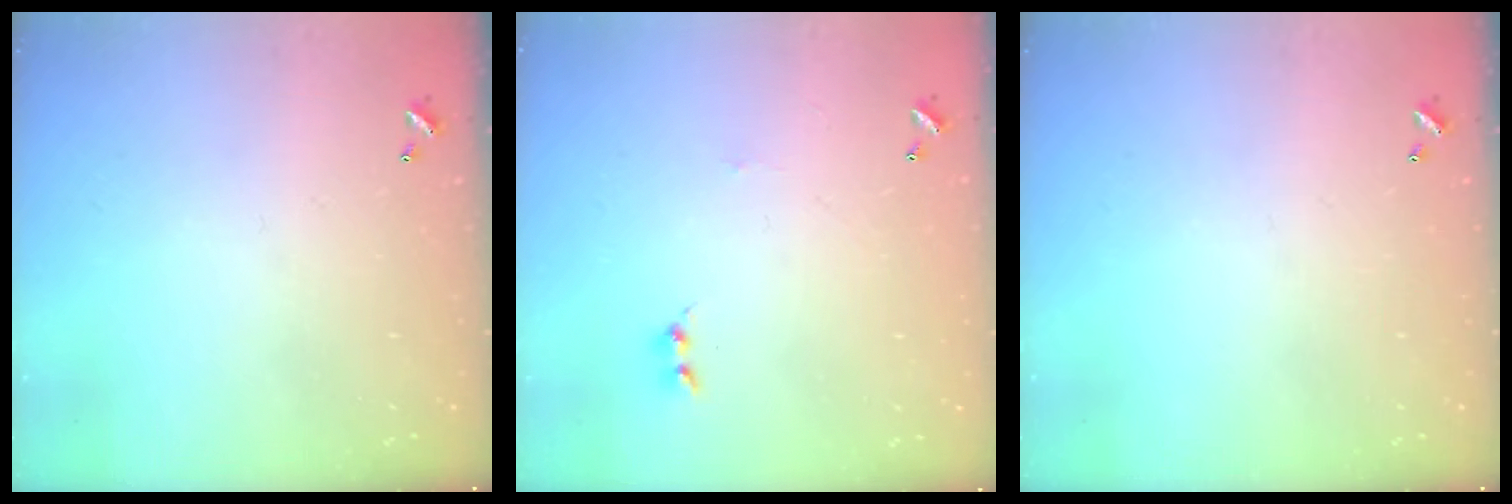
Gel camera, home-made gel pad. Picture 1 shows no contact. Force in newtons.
{"total": 0.0}
{"total": 0.0}